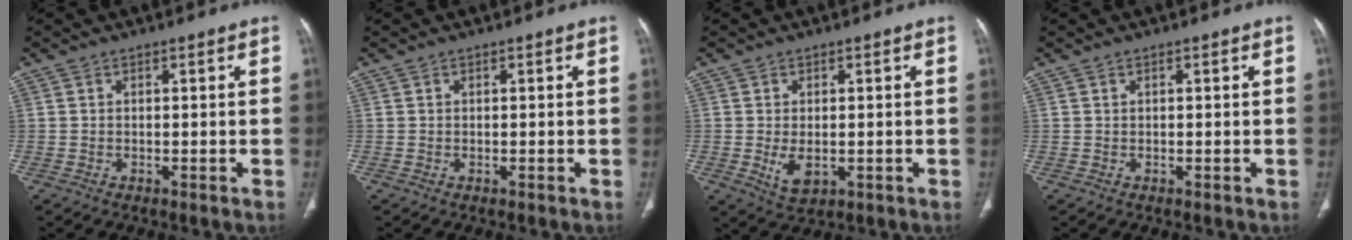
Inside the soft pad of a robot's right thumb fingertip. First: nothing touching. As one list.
[{"total": 0.0}, {"total": 4.6, "force": [-0.8, 2.7, 3.7], "torque": [-0.065, -0.009, -0.005]}, {"total": 0.0}]